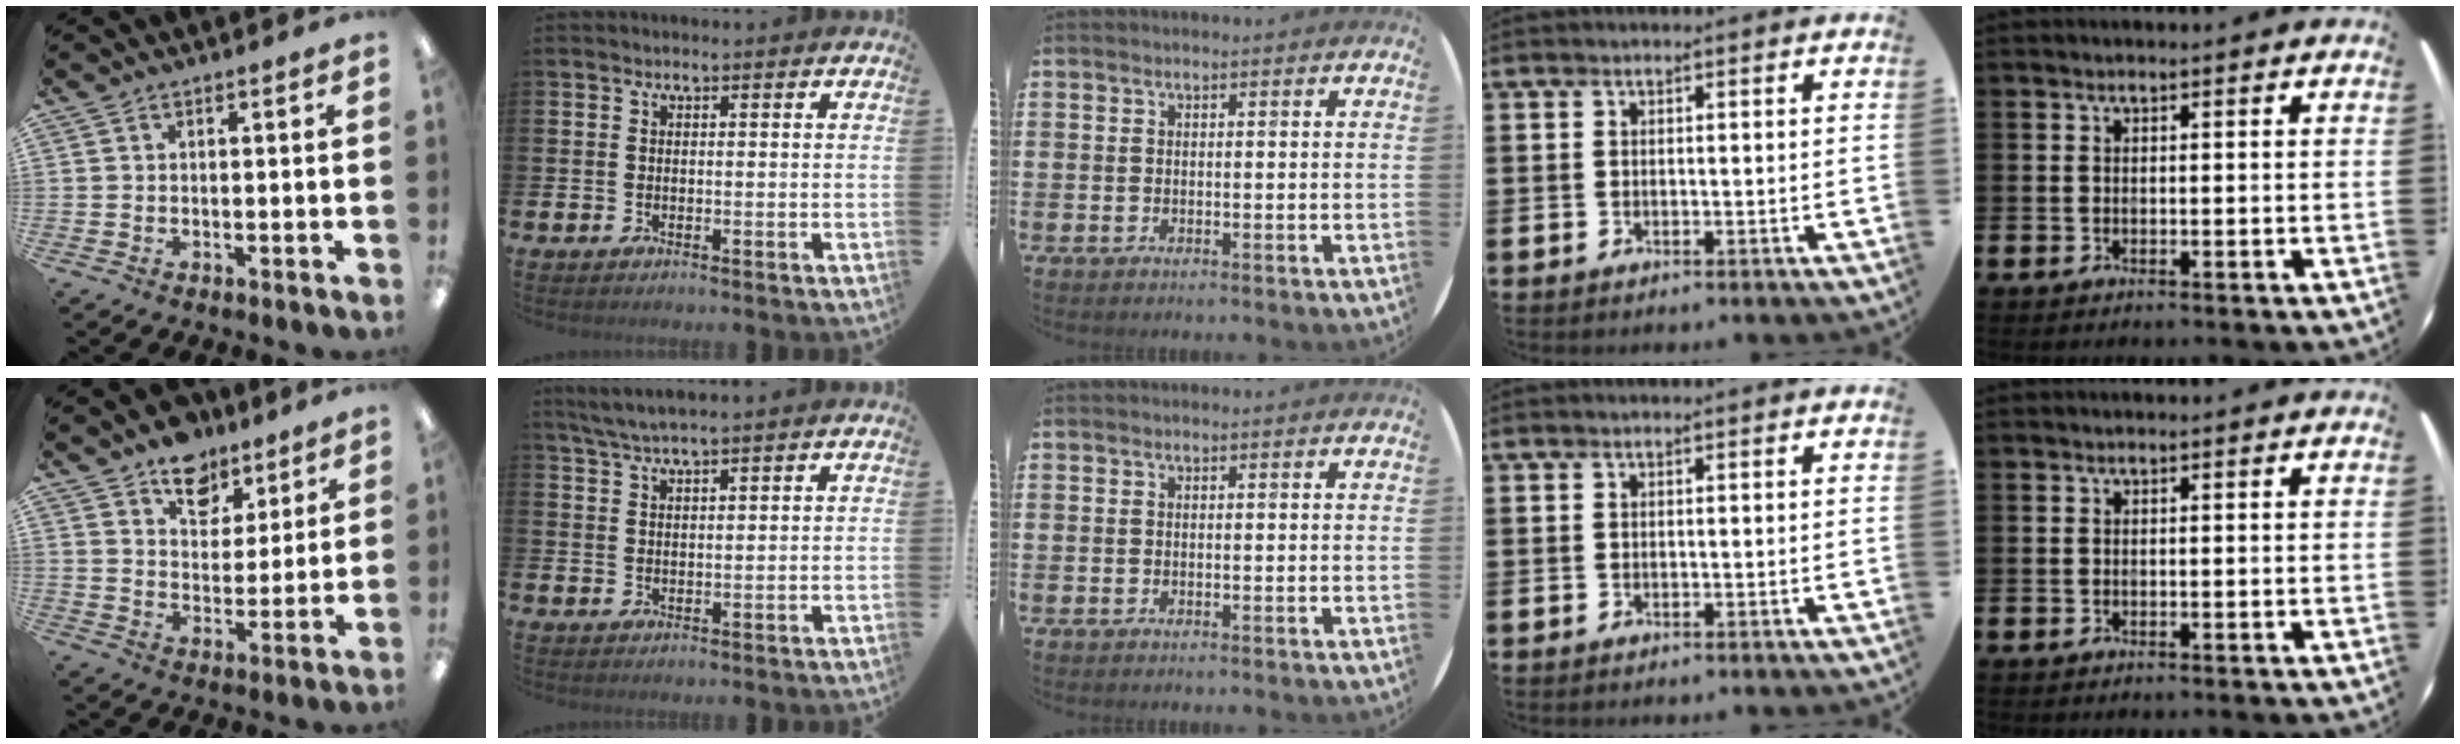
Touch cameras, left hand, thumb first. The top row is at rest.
{"thumb": {"total": 9.7, "force": [7.5, 5.7, 2.3], "torque": [-0.025, -0.051, 0.137]}, "index": {"total": 3.7, "force": [3.3, 0.1, 1.6], "torque": [-0.046, -0.001, 0.062]}}